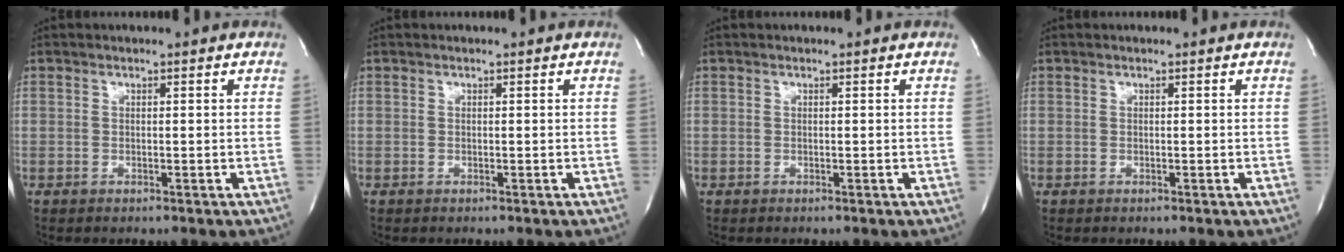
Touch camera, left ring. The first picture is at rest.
{"total": 0.0}
{"total": 0.0}
{"total": 0.0}